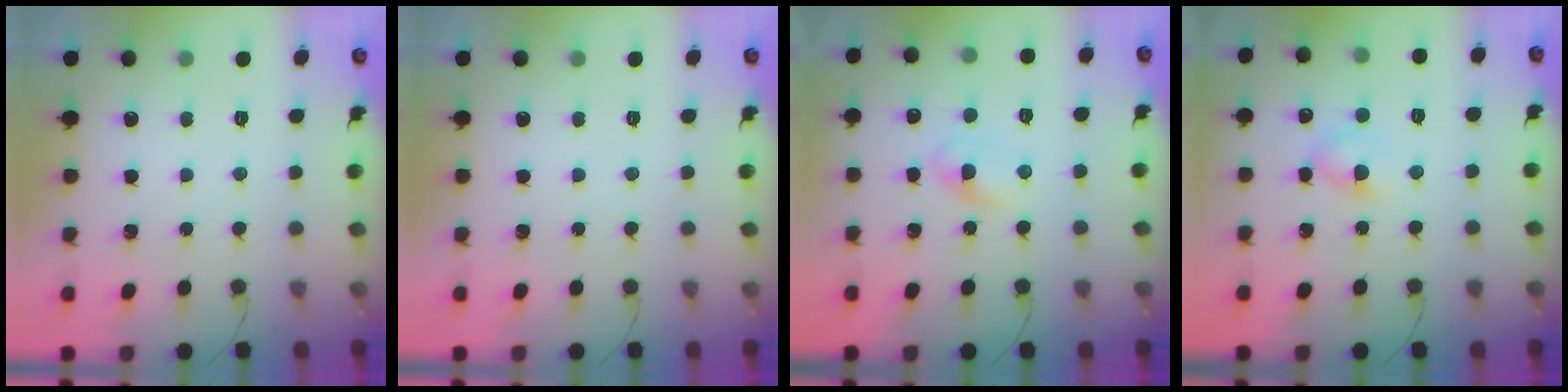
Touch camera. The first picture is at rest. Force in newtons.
{"total": 0.0}
{"total": 2.7, "press": 2.4, "slide": 1.4}
{"total": 4.3, "press": 4.0, "slide": 1.5}